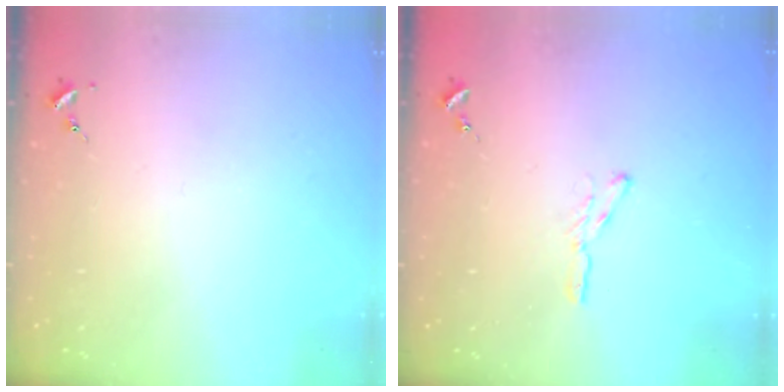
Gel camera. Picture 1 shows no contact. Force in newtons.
{"total": 4.3, "press": 4.2, "slide": 0.4}